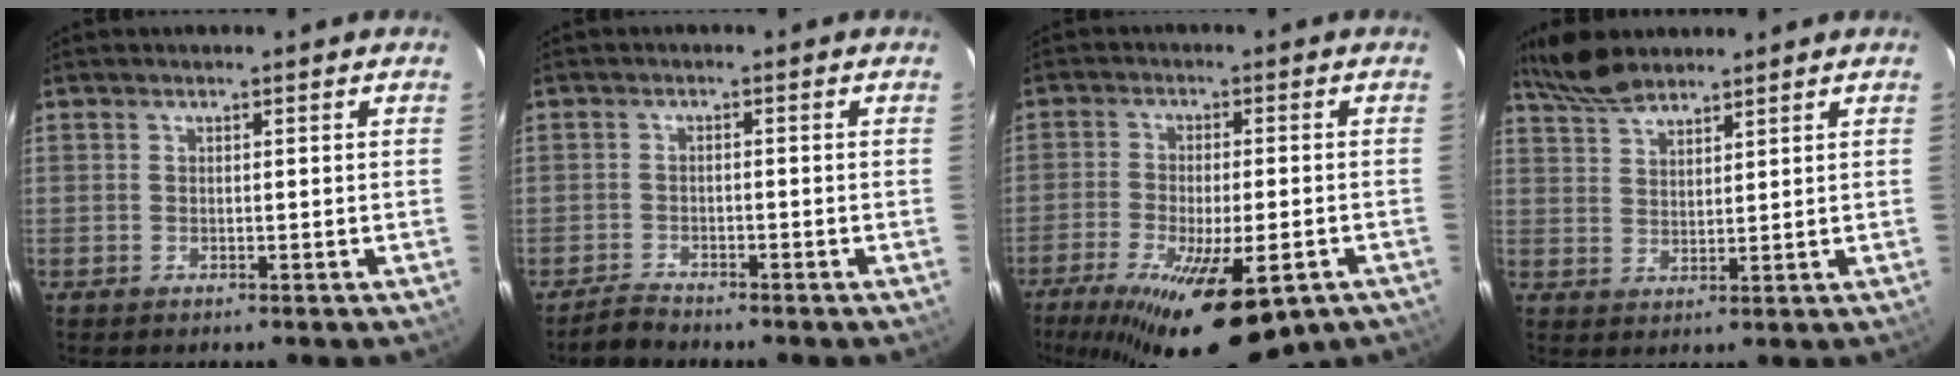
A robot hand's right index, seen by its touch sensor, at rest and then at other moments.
{"total": 2.4, "force": [-2.3, 0.7, 0.1], "torque": [-0.011, 0.003, -0.047]}
{"total": 21.6, "force": [-13.5, 7.5, 15.0], "torque": [-0.286, -0.062, -0.202]}
{"total": 7.0, "force": [6.2, 1.9, 2.7], "torque": [-0.062, 0.019, 0.119]}